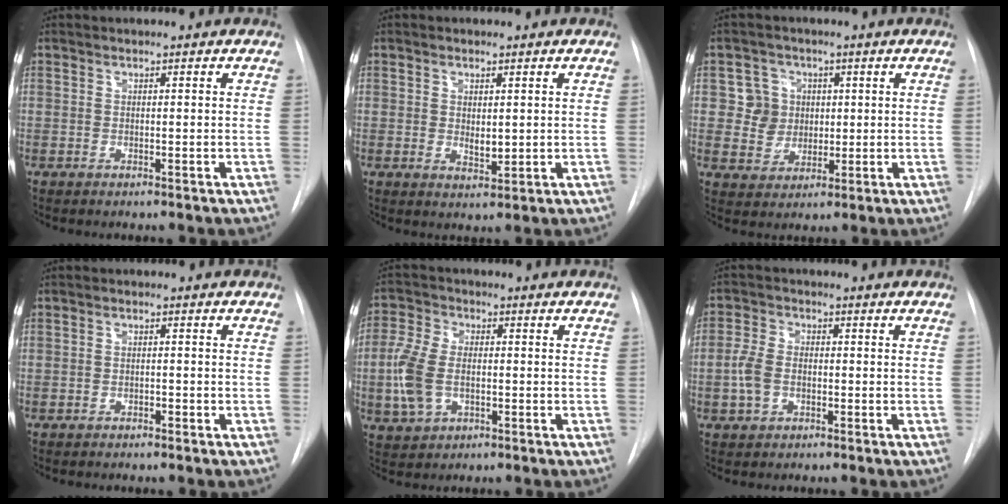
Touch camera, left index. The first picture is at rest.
{"total": 2.7, "force": [0.2, 1.5, 2.2], "torque": [-0.035, -0.010, 0.009]}
{"total": 5.8, "force": [1.1, 5.6, 0.9], "torque": [-0.017, 0.017, 0.026]}
{"total": 1.0, "force": [-0.7, 0.5, 0.5], "torque": [-0.009, 0.000, -0.012]}
{"total": 8.1, "force": [-1.4, 5.1, 6.2], "torque": [-0.162, 0.006, -0.025]}
{"total": 4.5, "force": [-1.1, 3.2, 3.0], "torque": [-0.081, 0.011, -0.022]}